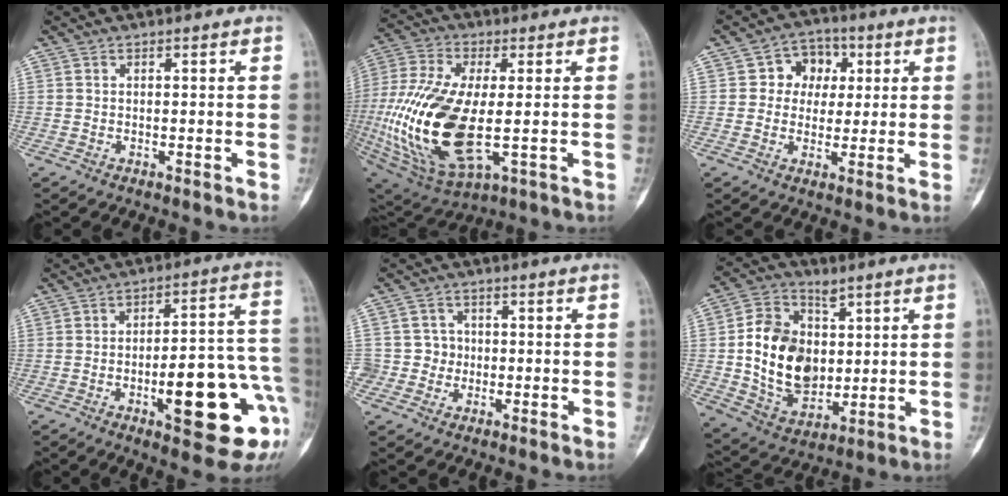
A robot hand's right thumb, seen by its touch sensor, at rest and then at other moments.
{"total": 23.9, "force": [-2.2, 11.1, 21.0], "torque": [-0.460, -0.017, -0.021]}
{"total": 7.9, "force": [1.7, 6.9, 3.5], "torque": [0.000, 0.006, 0.020]}
{"total": 19.9, "force": [-6.7, 6.0, 17.7], "torque": [-0.183, 0.039, -0.080]}
{"total": 4.6, "force": [-0.8, 4.6, 0.2], "torque": [0.039, 0.016, -0.020]}
{"total": 16.1, "force": [1.9, 11.8, 10.8], "torque": [-0.152, -0.013, 0.045]}